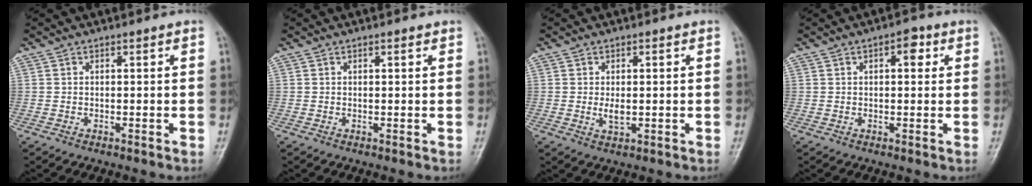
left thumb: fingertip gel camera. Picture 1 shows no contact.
{"total": 0.6, "force": [0.4, 0.2, 0.5], "torque": [-0.008, -0.001, 0.005]}
{"total": 2.6, "force": [-0.1, 1.3, 2.2], "torque": [-0.038, -0.006, 0.000]}
{"total": 3.4, "force": [1.2, 1.7, 2.7], "torque": [-0.025, 0.002, 0.011]}